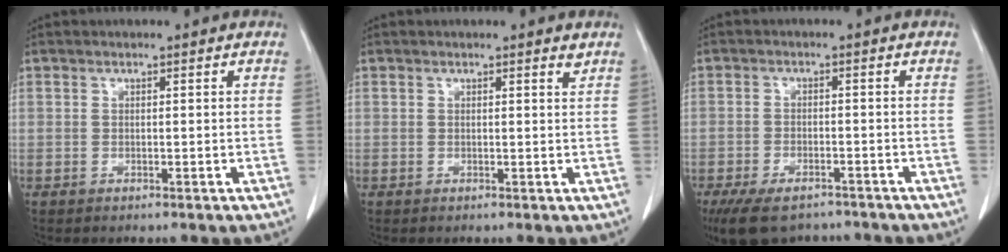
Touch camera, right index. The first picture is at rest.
{"total": 1.1, "force": [1.0, 0.0, 0.5], "torque": [-0.010, -0.010, 0.010]}
{"total": 10.2, "force": [-7.8, 4.5, 4.8], "torque": [-0.089, -0.007, -0.120]}